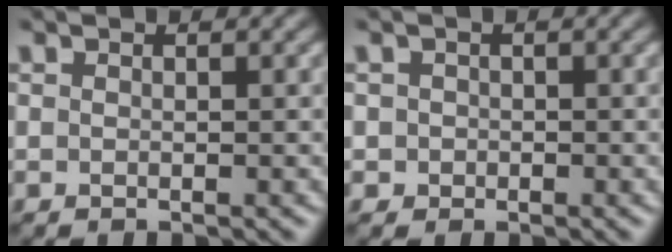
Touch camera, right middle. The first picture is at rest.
{"total": 0.9, "force": [-0.1, 0.9, -0.1], "torque": [0.002, -0.004, -0.001]}